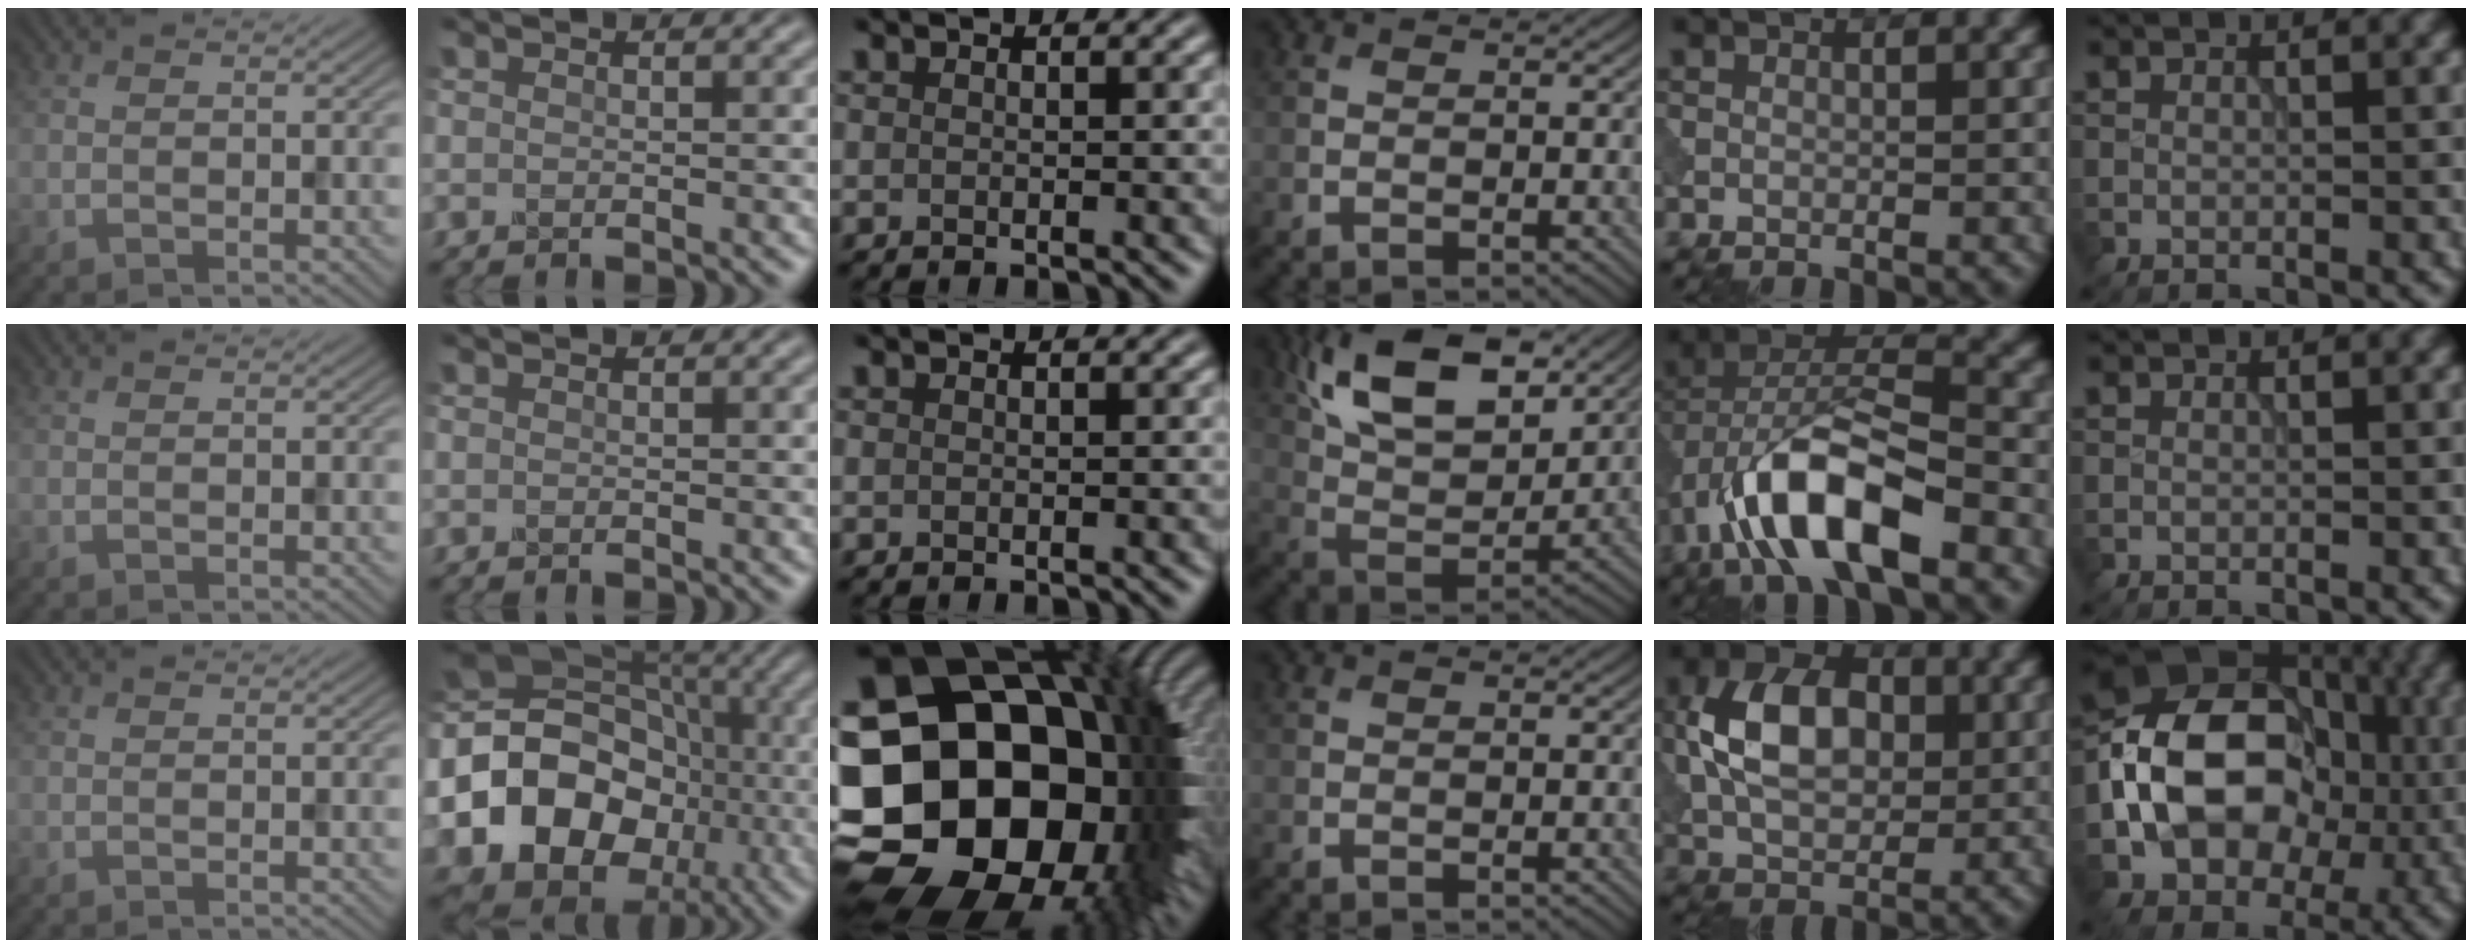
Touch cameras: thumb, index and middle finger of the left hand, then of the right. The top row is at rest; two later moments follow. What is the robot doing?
{"motion": "insert", "object": "peg toy"}